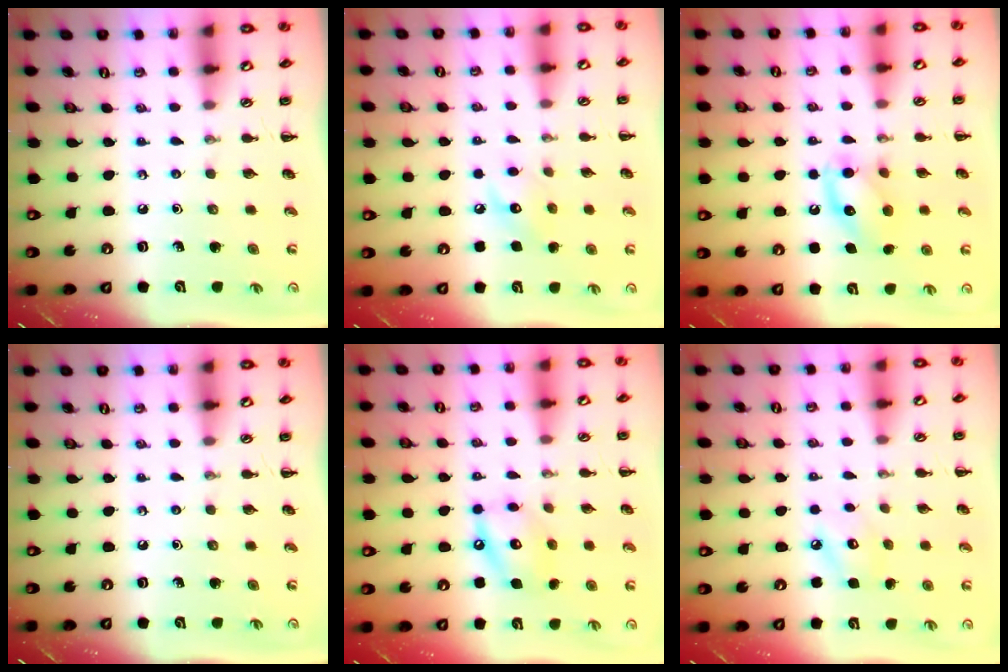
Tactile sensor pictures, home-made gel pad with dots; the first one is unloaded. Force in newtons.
{"total": 7.6, "press": 7.5, "slide": 0.6}
{"total": 12.7, "press": 12.6, "slide": 1.4}
{"total": 0.0}
{"total": 11.5, "press": 11.3, "slide": 2.0}
{"total": 5.1, "press": 5.1, "slide": 0.6}